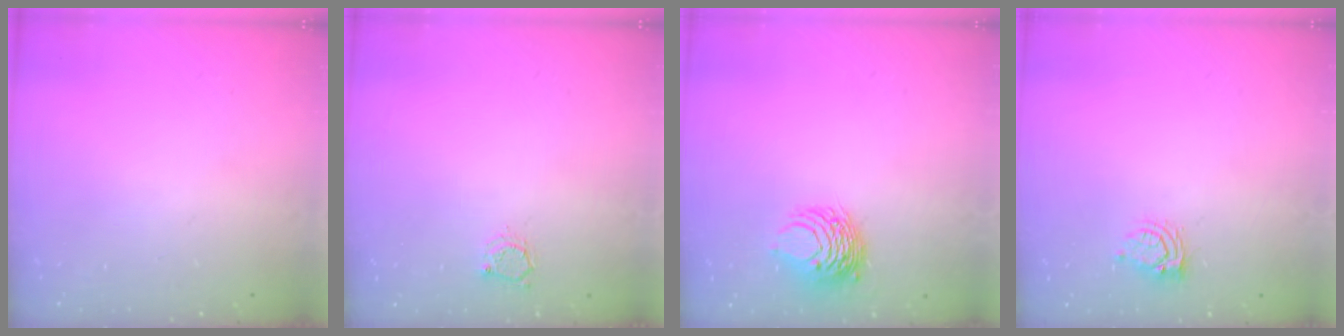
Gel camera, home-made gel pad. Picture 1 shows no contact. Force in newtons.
{"total": 3.3, "press": 3.2, "slide": 0.5}
{"total": 8.2, "press": 8.1, "slide": 1.1}
{"total": 5.3, "press": 5.3, "slide": 0.7}